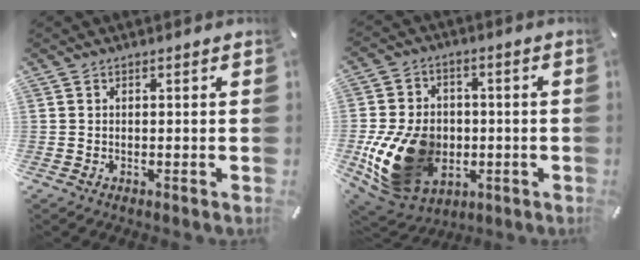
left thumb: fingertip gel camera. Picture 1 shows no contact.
{"total": 19.1, "force": [-3.7, 14.6, 11.8], "torque": [-0.234, 0.013, -0.052]}